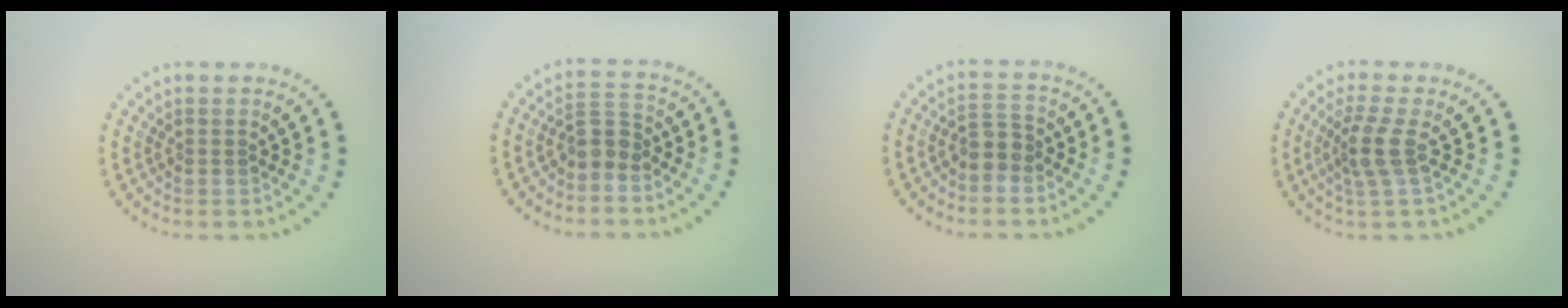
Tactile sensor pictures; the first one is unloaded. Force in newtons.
{"total": 2.2, "press": 1.8, "slide": 1.3}
{"total": 2.0, "press": 1.7, "slide": 1.0}
{"total": 2.6, "press": 2.1, "slide": 1.6}